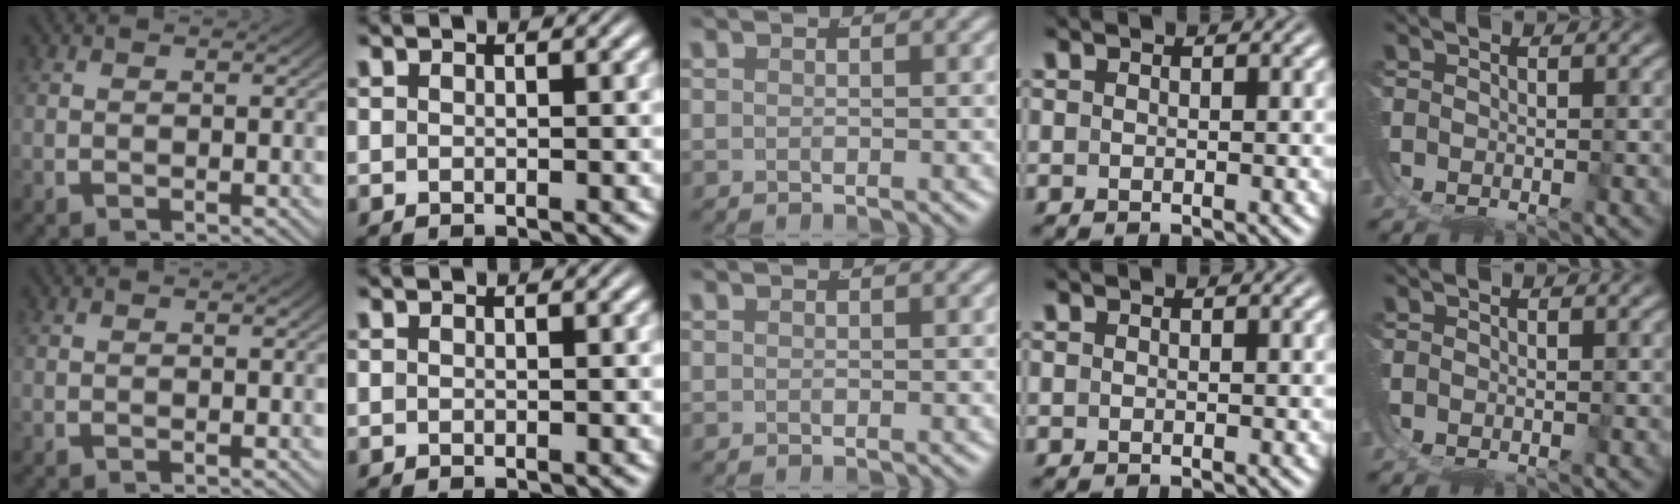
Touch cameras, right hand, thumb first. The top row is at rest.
{}